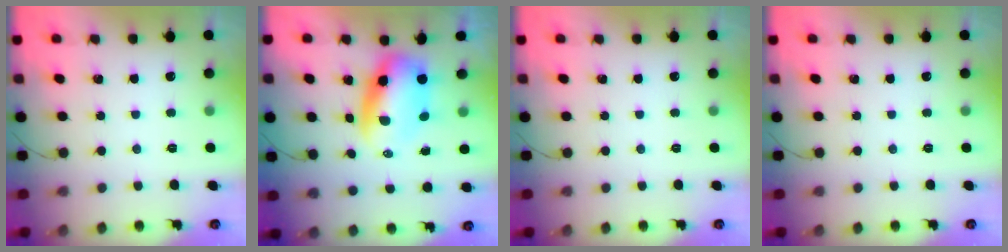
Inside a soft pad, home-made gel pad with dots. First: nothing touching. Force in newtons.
{"total": 7.5, "press": 7.2, "slide": 2.1}
{"total": 0.0}
{"total": 0.0}